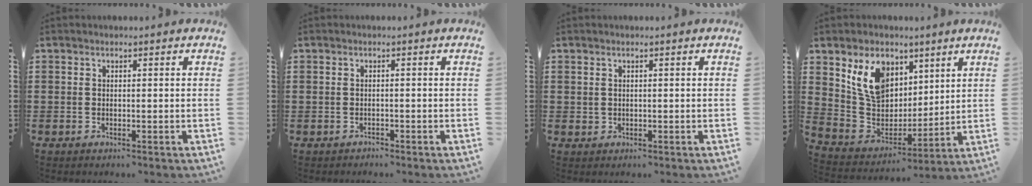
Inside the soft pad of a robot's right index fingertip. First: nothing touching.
{"total": 0.6, "force": [-0.4, 0.3, -0.1], "torque": [-0.001, 0.003, -0.011]}
{"total": 0.7, "force": [0.3, 0.6, 0.2], "torque": [-0.007, 0.003, 0.007]}
{"total": 10.7, "force": [5.8, 7.9, 4.4], "torque": [-0.119, -0.006, 0.119]}